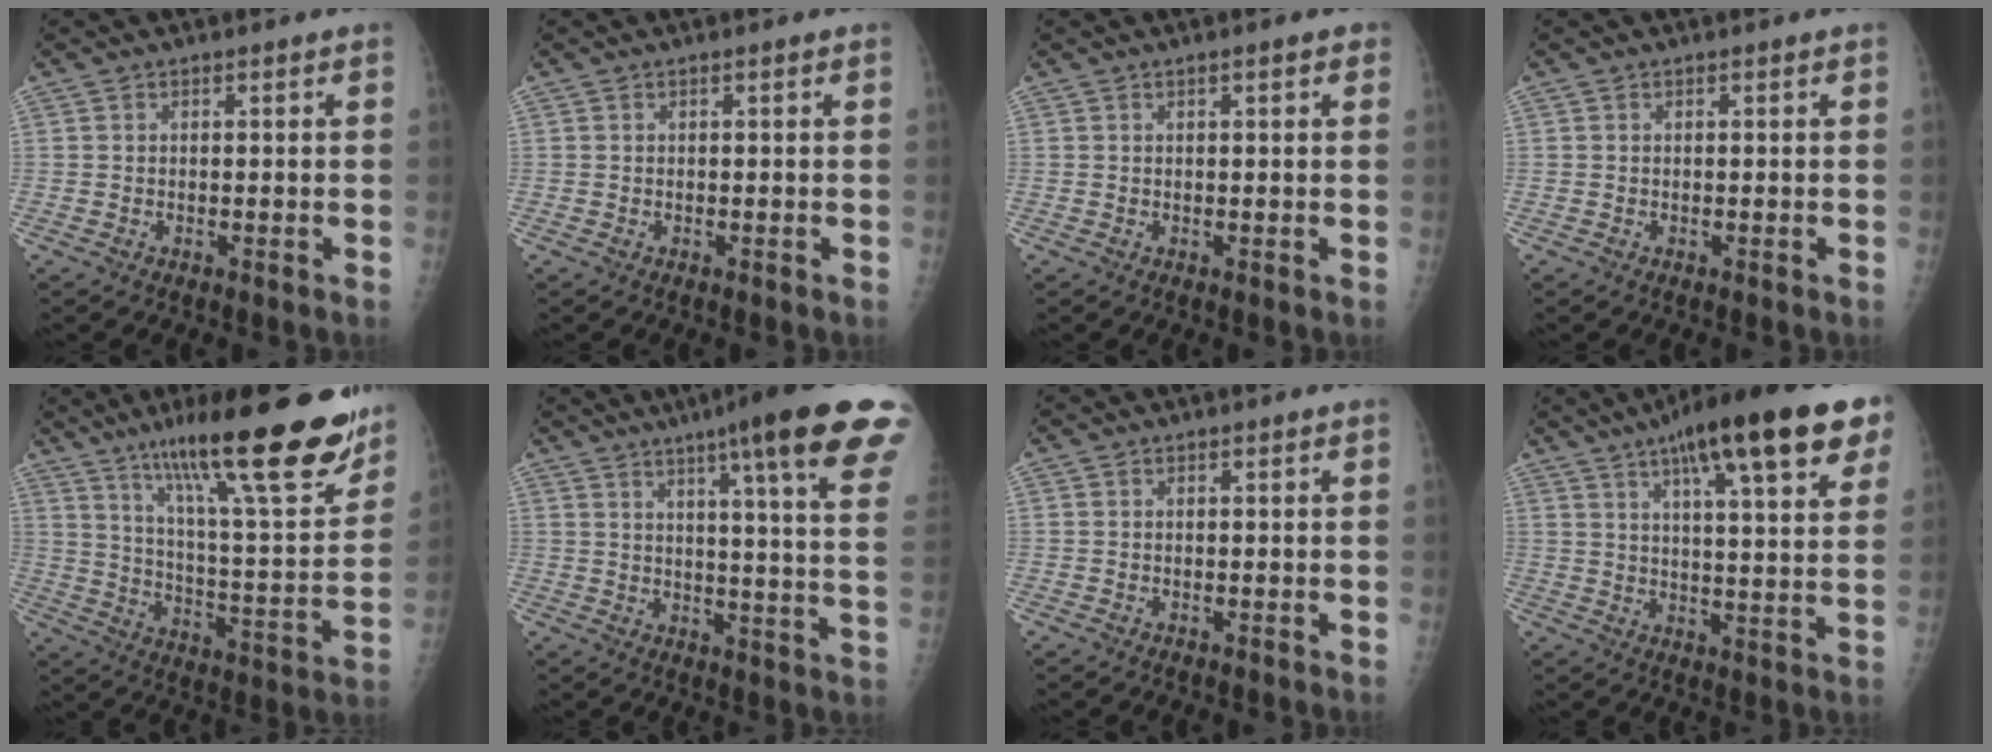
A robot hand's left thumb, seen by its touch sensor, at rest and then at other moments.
{"total": 0.0}
{"total": 1.6, "force": [0.8, 0.4, 1.3], "torque": [-0.018, 0.001, 0.009]}
{"total": 0.0}
{"total": 27.4, "force": [18.5, 5.0, 19.6], "torque": [-0.275, -0.065, 0.289]}
{"total": 23.5, "force": [15.0, 1.9, 18.1], "torque": [-0.231, -0.059, 0.186]}
{"total": 0.0}
{"total": 23.3, "force": [12.5, 5.3, 18.9], "torque": [-0.268, -0.008, 0.180]}